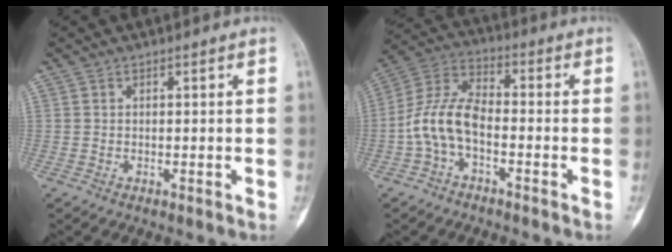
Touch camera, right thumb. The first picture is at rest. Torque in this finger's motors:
{"motor_torque": [0.77, 1.48, 0.75, -0.84, 0.12]}